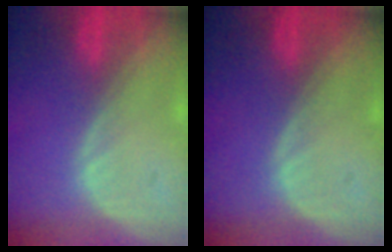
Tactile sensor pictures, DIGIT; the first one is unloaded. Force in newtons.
{"total": 0.0}